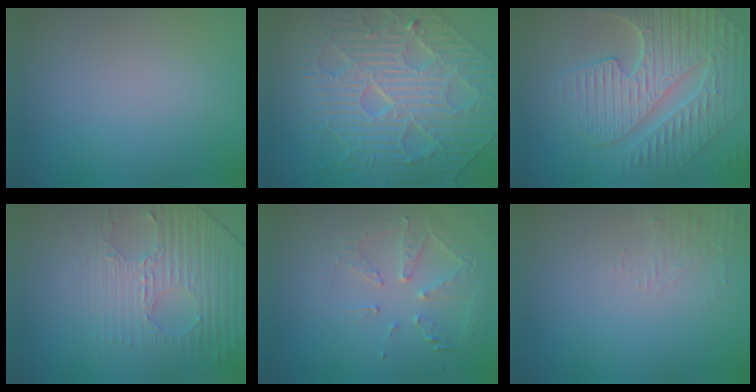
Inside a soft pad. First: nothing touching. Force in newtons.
{"total": 10.9, "press": 7.4, "slide": 7.9}
{"total": 9.6, "press": 6.5, "slide": 7.1}
{"total": 4.1, "press": 3.3, "slide": 2.5}
{"total": 4.1, "press": 3.7, "slide": 1.7}
{"total": 1.3, "press": 1.2, "slide": 0.3}